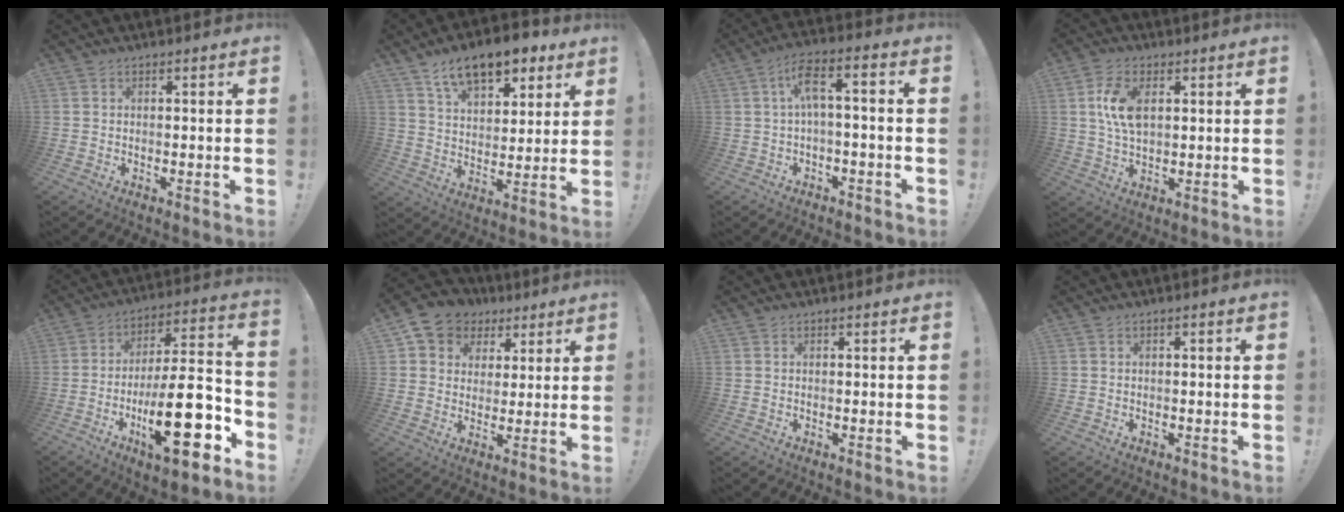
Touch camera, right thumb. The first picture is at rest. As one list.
[{"total": 14.1, "force": [9.3, 7.2, 7.8], "torque": [-0.121, -0.052, 0.166]}, {"total": 7.8, "force": [-0.1, 2.0, 7.6], "torque": [-0.132, 0.004, -0.005]}, {"total": 9.3, "force": [2.4, 5.4, 7.2], "torque": [-0.145, 0.000, 0.041]}, {"total": 24.1, "force": [-8.7, 7.3, 21.3], "torque": [-0.354, 0.047, -0.136]}, {"total": 8.8, "force": [4.2, 7.4, 2.3], "torque": [-0.042, -0.022, 0.088]}, {"total": 0.0}, {"total": 0.8, "force": [-0.6, -0.1, 0.5], "torque": [-0.011, 0.001, -0.011]}]